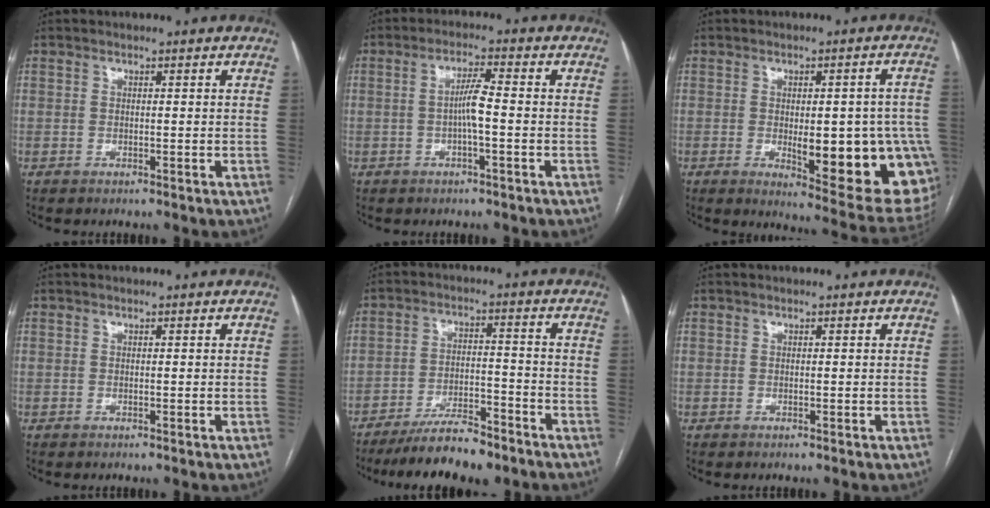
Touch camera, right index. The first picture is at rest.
{"total": 4.1, "force": [-0.6, 0.2, 4.1], "torque": [-0.077, 0.007, -0.010]}
{"total": 18.7, "force": [-4.2, 5.2, 17.4], "torque": [-0.135, 0.008, -0.027]}
{"total": 0.0}
{"total": 10.0, "force": [-8.3, 2.3, 4.9], "torque": [-0.080, -0.003, -0.143]}
{"total": 0.0}